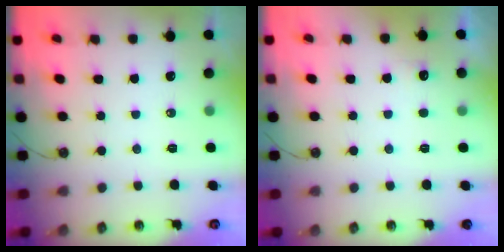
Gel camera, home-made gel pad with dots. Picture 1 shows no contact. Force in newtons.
{"total": 4.3, "press": 4.1, "slide": 1.2}